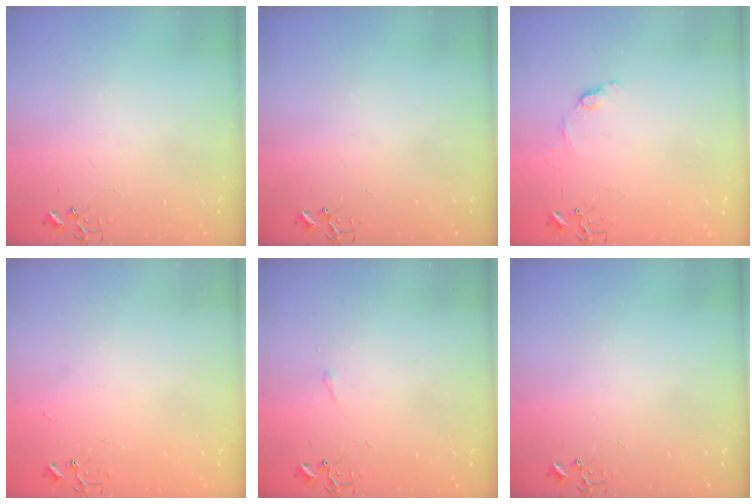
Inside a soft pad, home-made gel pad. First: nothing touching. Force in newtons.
{"total": 0.0}
{"total": 7.3, "press": 7.3, "slide": 0.7}
{"total": 2.2, "press": 2.2, "slide": 0.3}
{"total": 2.9, "press": 2.9, "slide": 0.5}
{"total": 0.0}